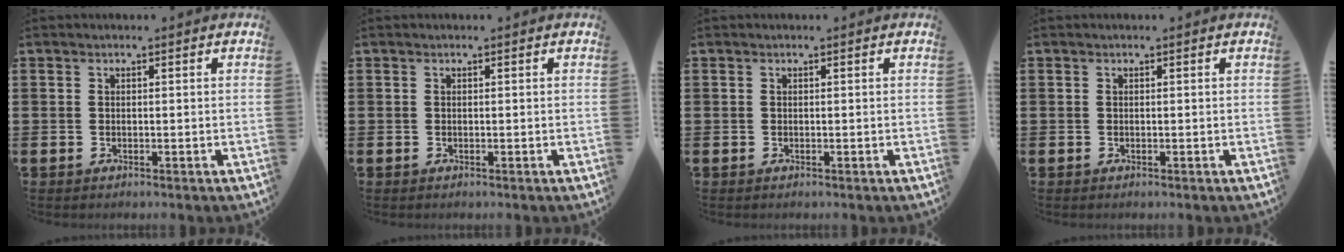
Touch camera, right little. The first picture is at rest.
{"total": 0.0}
{"total": 0.0}
{"total": 0.0}